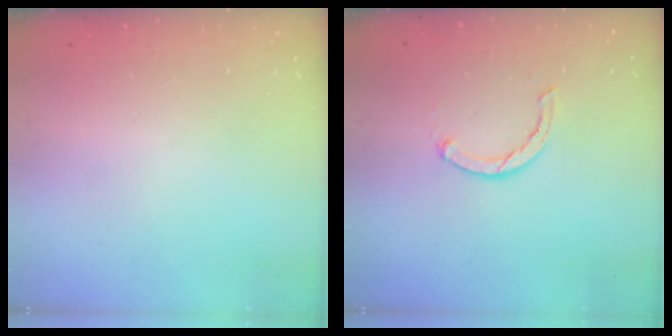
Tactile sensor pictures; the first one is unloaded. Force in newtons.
{"total": 2.5, "press": 2.5, "slide": 0.4}